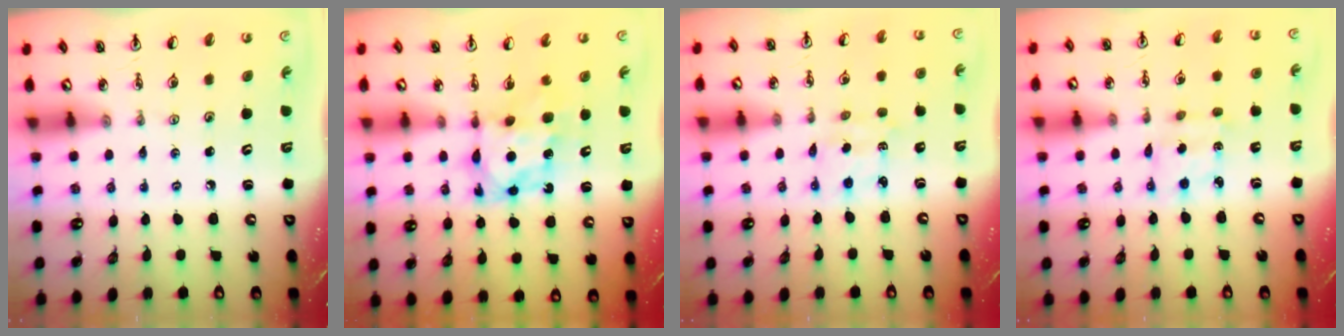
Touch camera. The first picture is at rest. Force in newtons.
{"total": 6.9, "press": 6.9, "slide": 0.5}
{"total": 2.4, "press": 2.4, "slide": 0.3}
{"total": 2.9, "press": 2.8, "slide": 0.6}